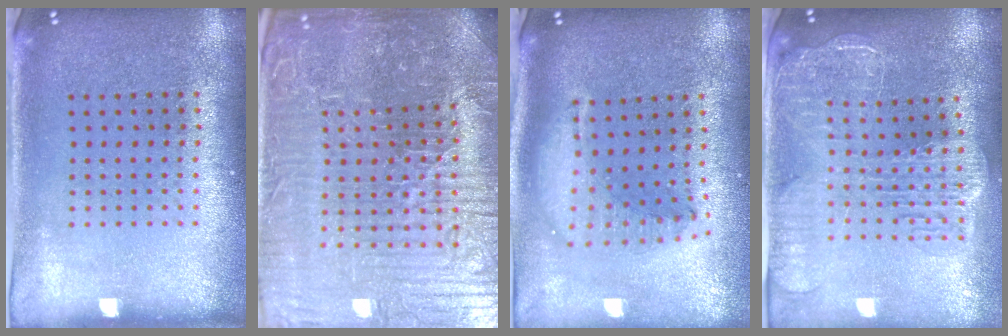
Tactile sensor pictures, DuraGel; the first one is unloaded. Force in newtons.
{"total": 6.3, "press": 5.8, "slide": 2.2}
{"total": 1.6, "press": 1.4, "slide": 0.7}
{"total": 2.7, "press": 2.3, "slide": 1.4}